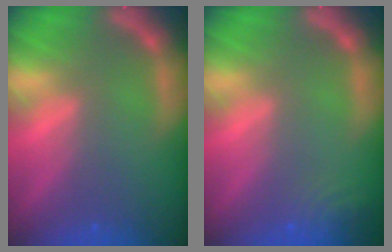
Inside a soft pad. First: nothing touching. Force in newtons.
{"total": 3.5}